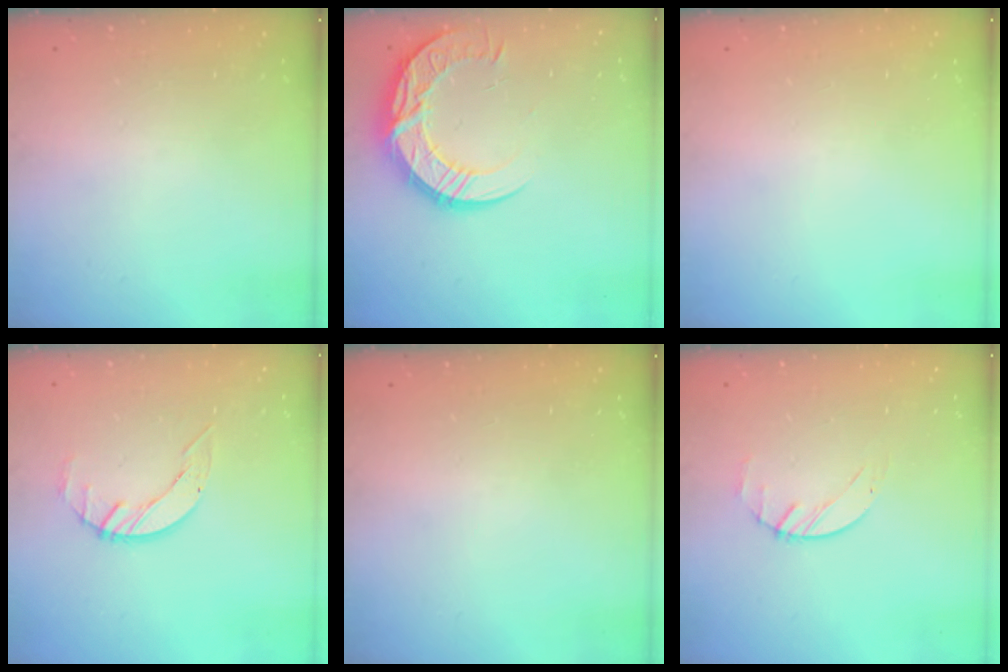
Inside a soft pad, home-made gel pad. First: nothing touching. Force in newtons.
{"total": 18.4, "press": 18.4, "slide": 1.0}
{"total": 0.0}
{"total": 3.3, "press": 3.3, "slide": 0.4}
{"total": 0.0}
{"total": 1.4, "press": 1.3, "slide": 0.2}